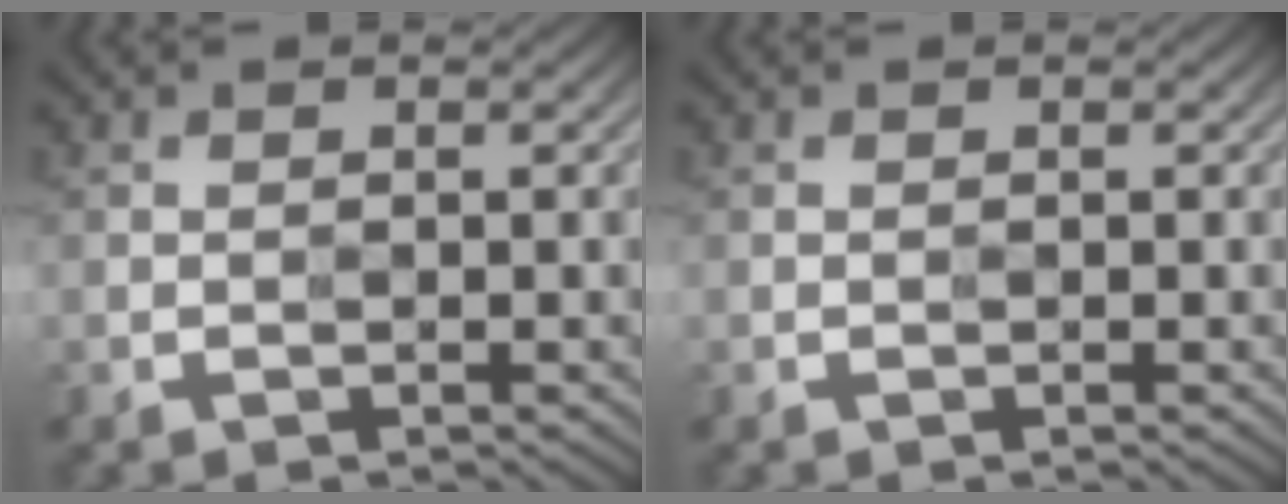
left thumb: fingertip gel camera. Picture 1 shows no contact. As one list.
[{"total": 0.0}]